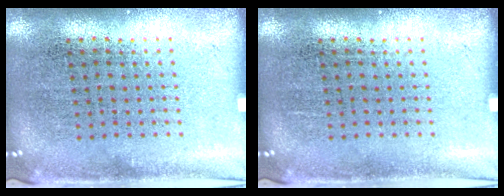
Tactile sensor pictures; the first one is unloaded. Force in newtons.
{"total": 0.0}